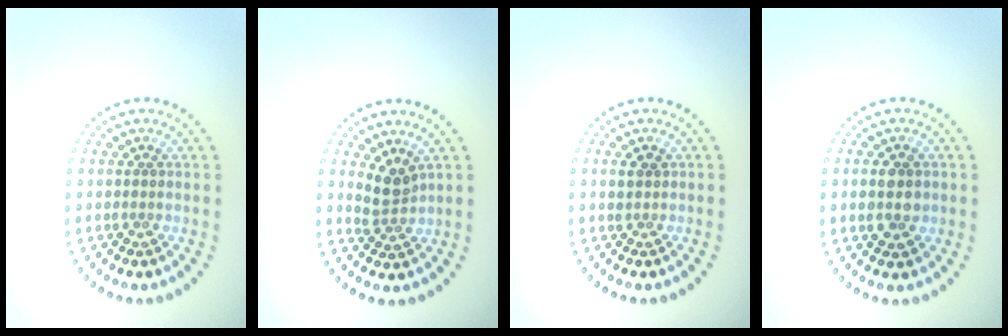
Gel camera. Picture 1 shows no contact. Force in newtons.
{"total": 2.5, "press": 1.9, "slide": 1.6}
{"total": 1.1, "press": 1.0, "slide": 0.5}
{"total": 2.6, "press": 2.5, "slide": 0.2}